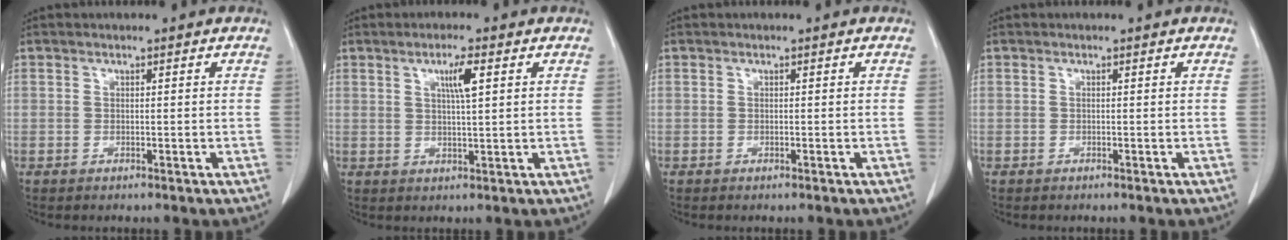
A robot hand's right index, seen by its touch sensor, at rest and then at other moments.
{"total": 3.9, "force": [1.5, 0.2, 3.6], "torque": [-0.062, -0.001, 0.025]}
{"total": 0.0}
{"total": 0.0}